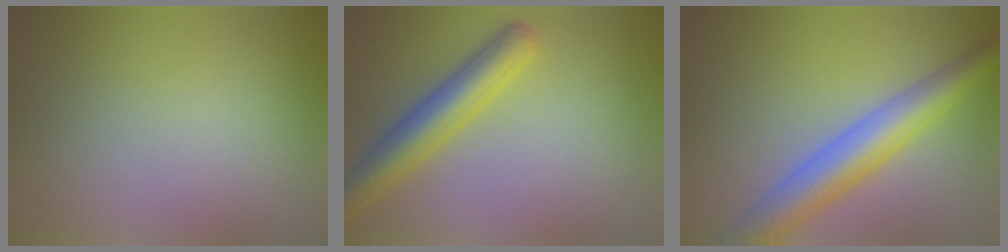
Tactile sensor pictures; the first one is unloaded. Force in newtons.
{"total": 4.8, "press": 4.8, "slide": 0.2}
{"total": 6.3, "press": 6.3, "slide": 0.1}